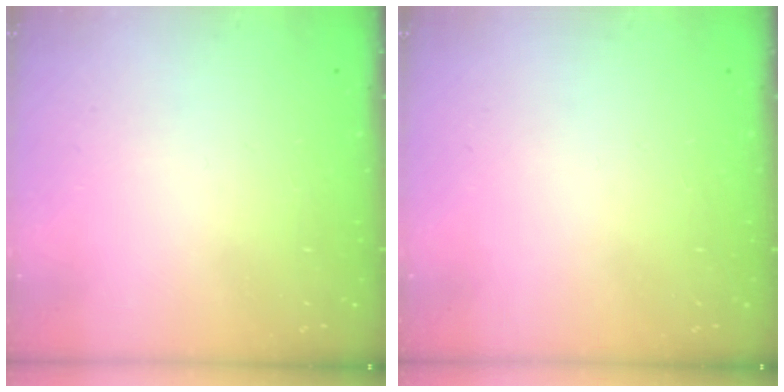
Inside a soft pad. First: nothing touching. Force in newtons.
{"total": 0.0}